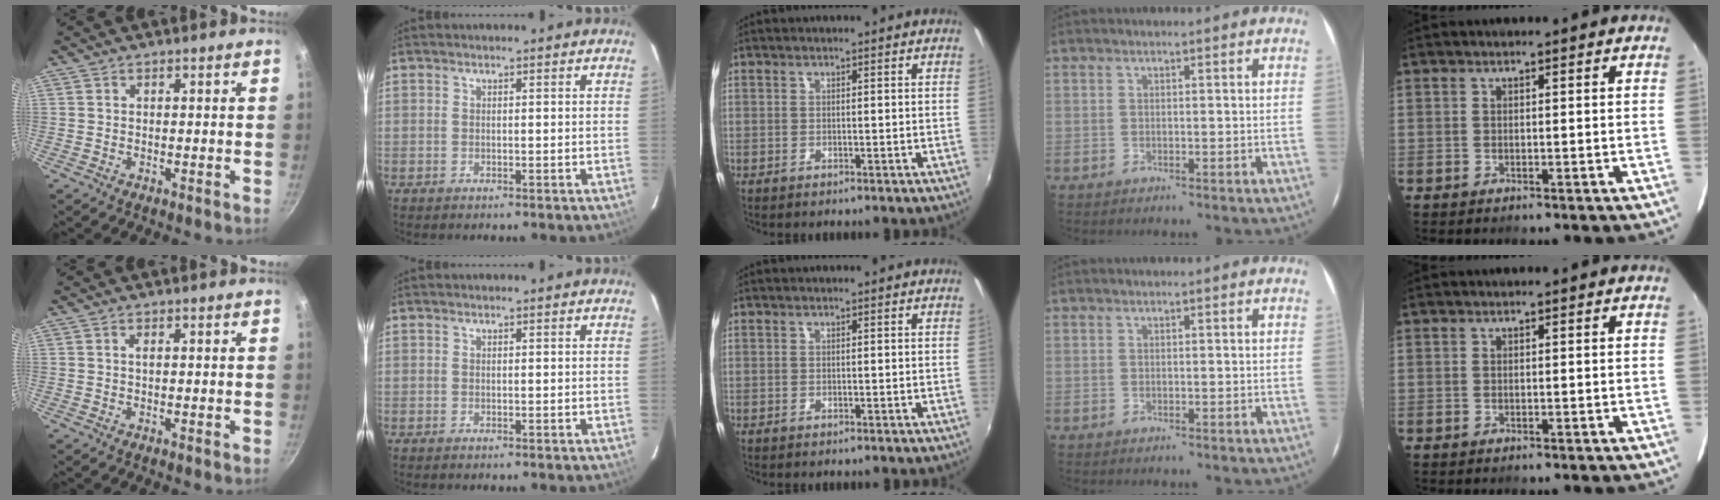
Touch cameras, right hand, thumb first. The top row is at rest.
{"thumb": {"total": 0.9, "force": [0.2, 0.3, 0.8], "torque": [-0.014, 0.001, 0.001]}}